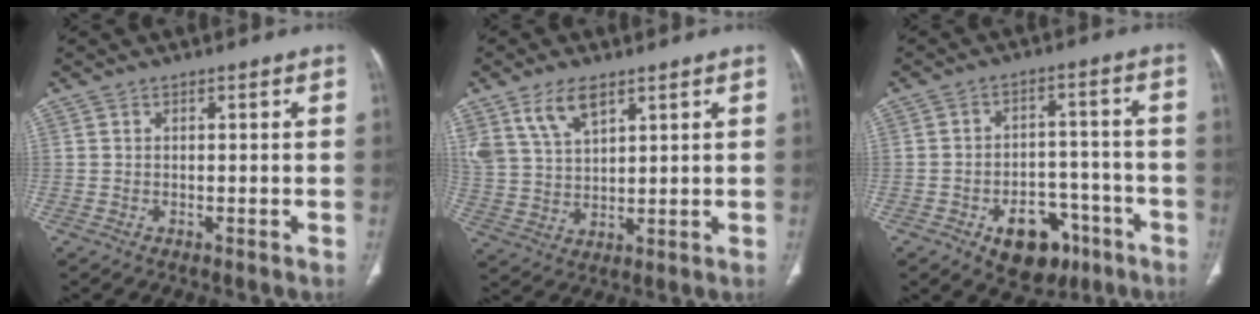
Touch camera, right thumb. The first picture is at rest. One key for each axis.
{"total": 8.7, "fx": 5.4, "fy": 4.3, "fz": 5.3, "tx": -0.097, "ty": -0.018, "tz": 0.115}
{"total": 11.8, "fx": -6.2, "fy": 7.7, "fz": 6.5, "tx": -0.054, "ty": 0.044, "tz": -0.079}